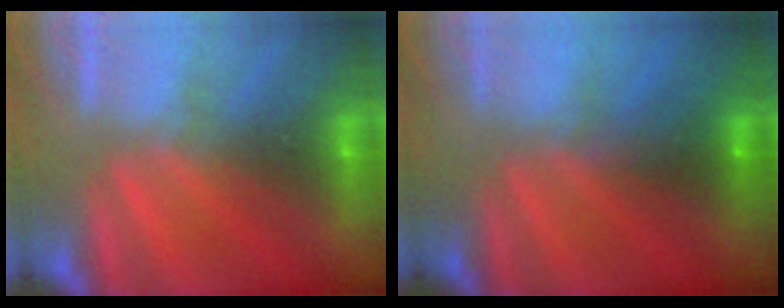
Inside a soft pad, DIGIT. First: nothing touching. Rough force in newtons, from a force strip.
{"total": 3.4}